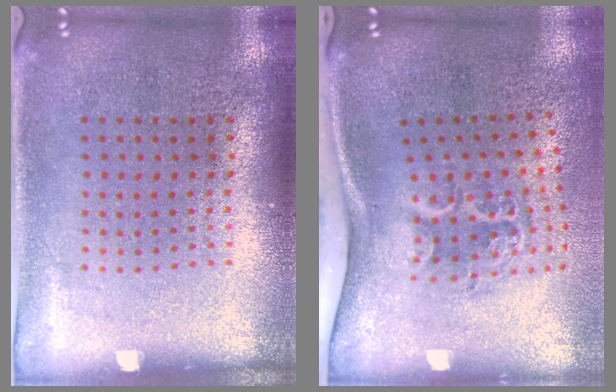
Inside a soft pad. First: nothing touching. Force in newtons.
{"total": 2.2, "press": 1.3, "slide": 1.8}